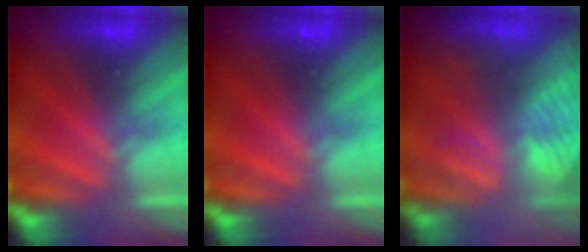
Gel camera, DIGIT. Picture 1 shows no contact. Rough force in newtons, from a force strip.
{"total": 0.0}
{"total": 3.7}